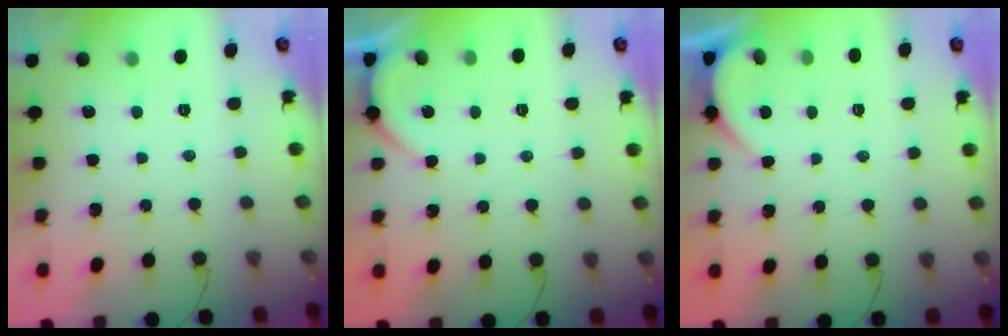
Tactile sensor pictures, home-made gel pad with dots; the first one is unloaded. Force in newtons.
{"total": 2.3, "press": 2.3, "slide": 0.4}
{"total": 2.7, "press": 2.7, "slide": 0.3}